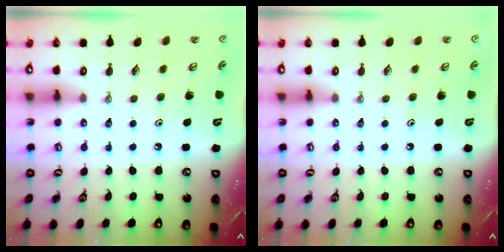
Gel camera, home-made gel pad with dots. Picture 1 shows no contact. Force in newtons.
{"total": 0.0}